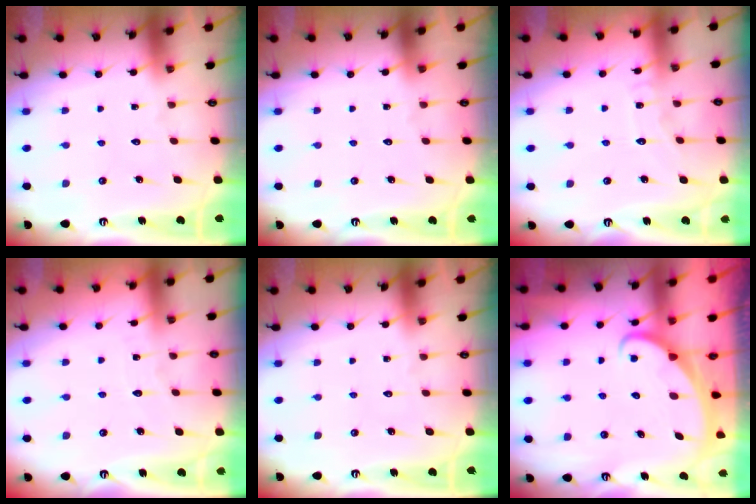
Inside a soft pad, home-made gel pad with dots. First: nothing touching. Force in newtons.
{"total": 0.0}
{"total": 5.3, "press": 5.2, "slide": 0.5}
{"total": 2.7, "press": 2.7, "slide": 0.2}
{"total": 0.0}
{"total": 2.5, "press": 2.5, "slide": 0.3}